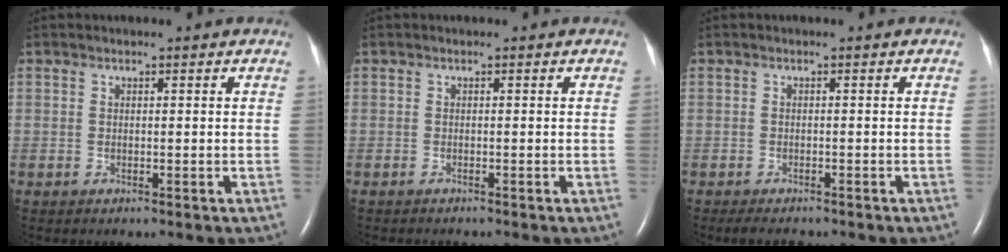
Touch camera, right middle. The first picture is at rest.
{"total": 0.8, "force": [-0.7, 0.0, 0.3], "torque": [-0.003, 0.000, -0.009]}
{"total": 2.4, "force": [-2.0, 0.7, 1.1], "torque": [-0.021, -0.008, -0.027]}